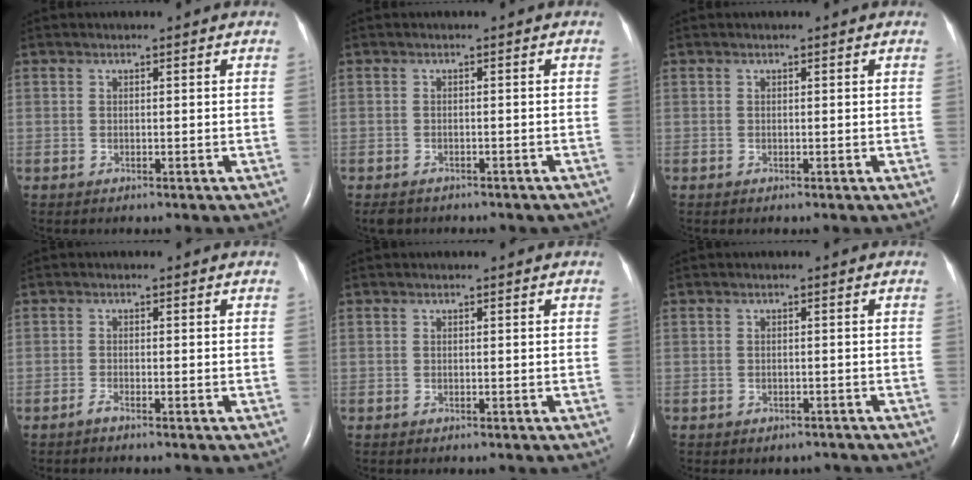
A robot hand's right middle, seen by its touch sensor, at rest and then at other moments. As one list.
[{"total": 5.9, "force": [-5.0, 2.4, 2.1], "torque": [-0.030, -0.001, -0.055]}, {"total": 0.0}, {"total": 0.9, "force": [-0.8, -0.1, 0.4], "torque": [-0.012, -0.001, -0.015]}, {"total": 0.0}, {"total": 2.2, "force": [-1.8, 1.2, 0.3], "torque": [-0.008, 0.003, -0.022]}]